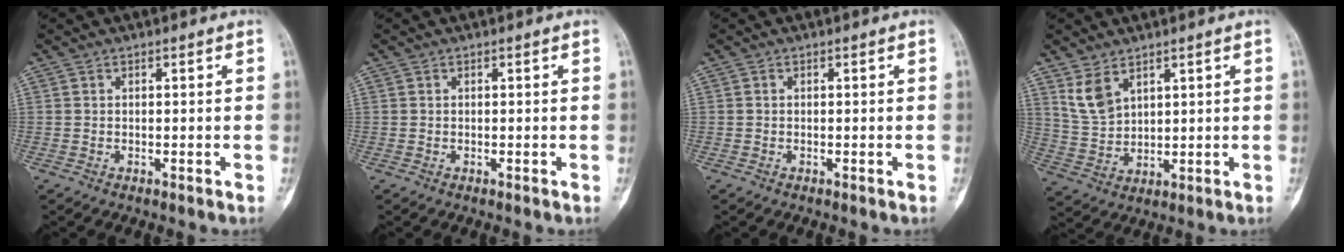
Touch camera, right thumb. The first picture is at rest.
{"total": 0.0}
{"total": 0.0}
{"total": 6.3, "force": [3.9, 3.5, 3.6], "torque": [-0.064, -0.019, 0.092]}